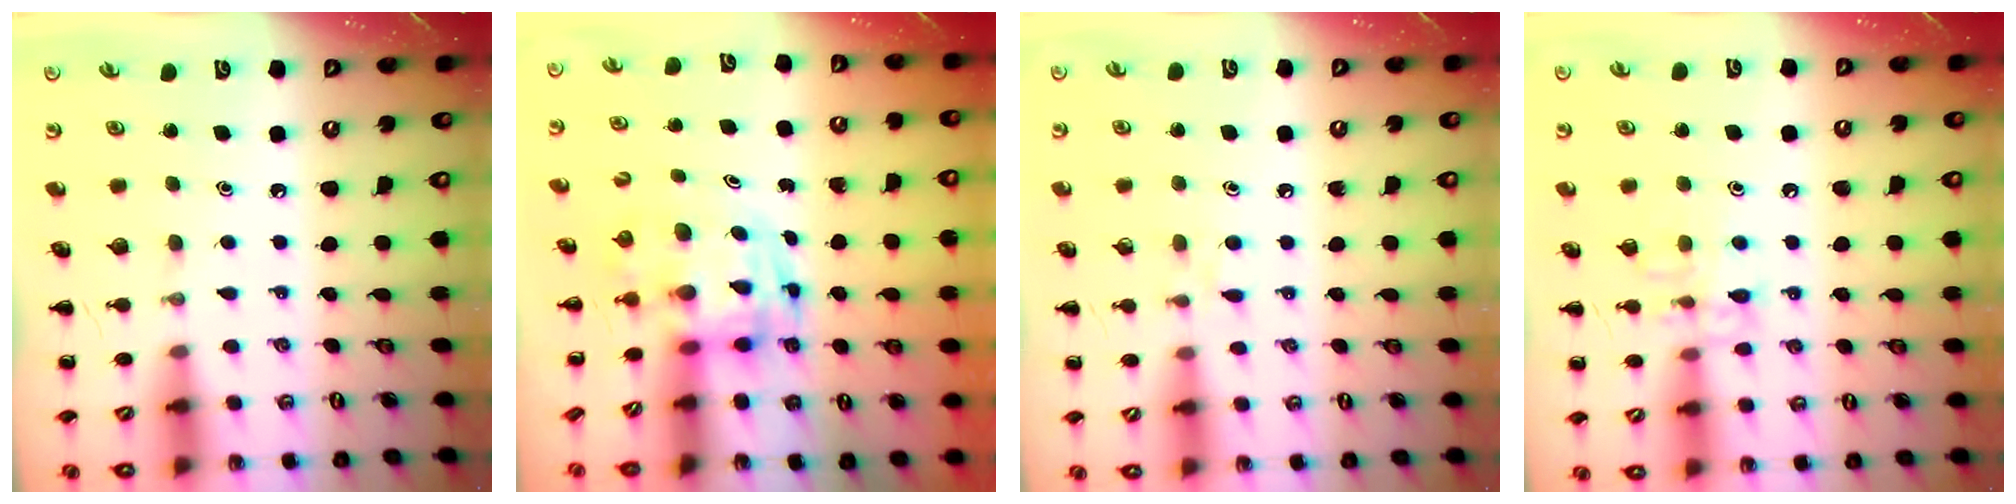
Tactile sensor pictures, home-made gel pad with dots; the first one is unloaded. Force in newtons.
{"total": 3.6, "press": 3.5, "slide": 0.6}
{"total": 6.7, "press": 6.2, "slide": 2.5}
{"total": 7.8, "press": 7.8, "slide": 0.8}